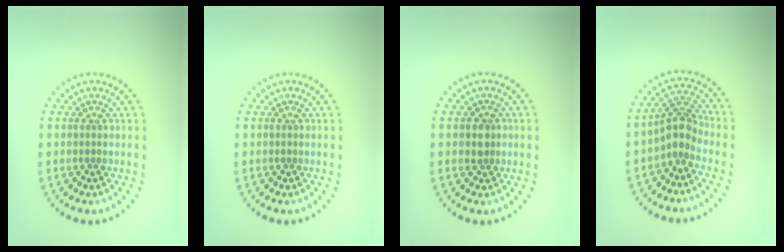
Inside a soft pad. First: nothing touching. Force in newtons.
{"total": 0.0}
{"total": 1.7, "press": 1.5, "slide": 0.7}
{"total": 2.9, "press": 2.2, "slide": 1.8}